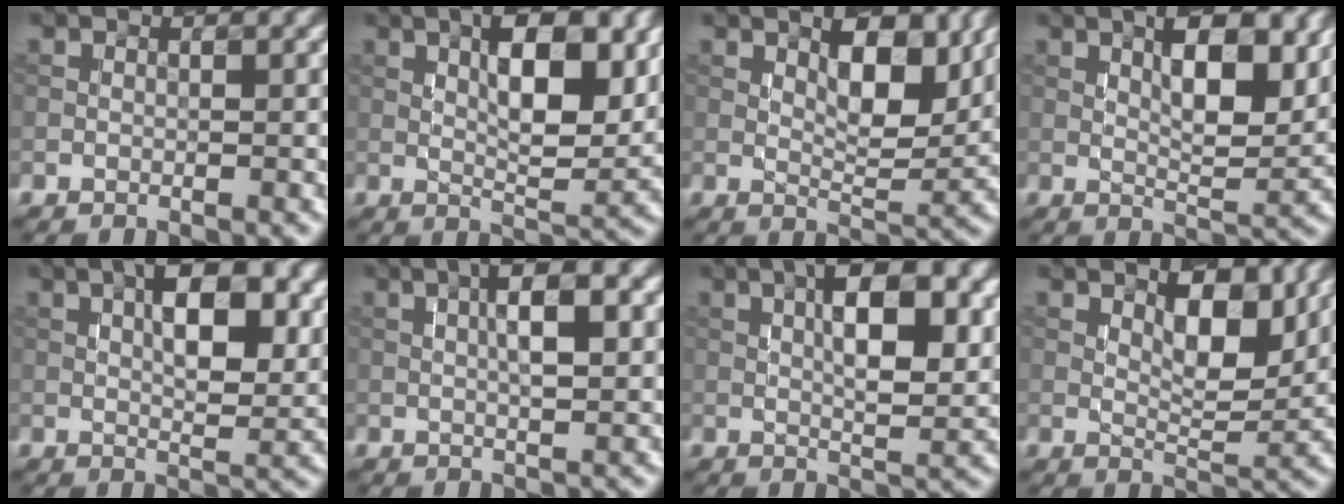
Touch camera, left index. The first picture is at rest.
{"total": 7.5, "force": [2.2, 2.6, 6.7], "torque": [-0.094, 0.004, 0.037]}
{"total": 5.6, "force": [2.4, 2.2, 4.5], "torque": [-0.066, -0.003, 0.038]}
{"total": 6.9, "force": [2.7, 2.3, 5.9], "torque": [-0.082, 0.001, 0.046]}
{"total": 7.9, "force": [2.4, 3.2, 6.8], "torque": [-0.089, 0.014, 0.032]}
{"total": 4.5, "force": [1.1, 1.0, 4.3], "torque": [-0.073, 0.009, 0.018]}
{"total": 7.6, "force": [1.9, 2.7, 6.9], "torque": [-0.096, 0.010, 0.028]}
{"total": 5.0, "force": [2.3, 1.9, 4.1], "torque": [-0.064, -0.005, 0.036]}